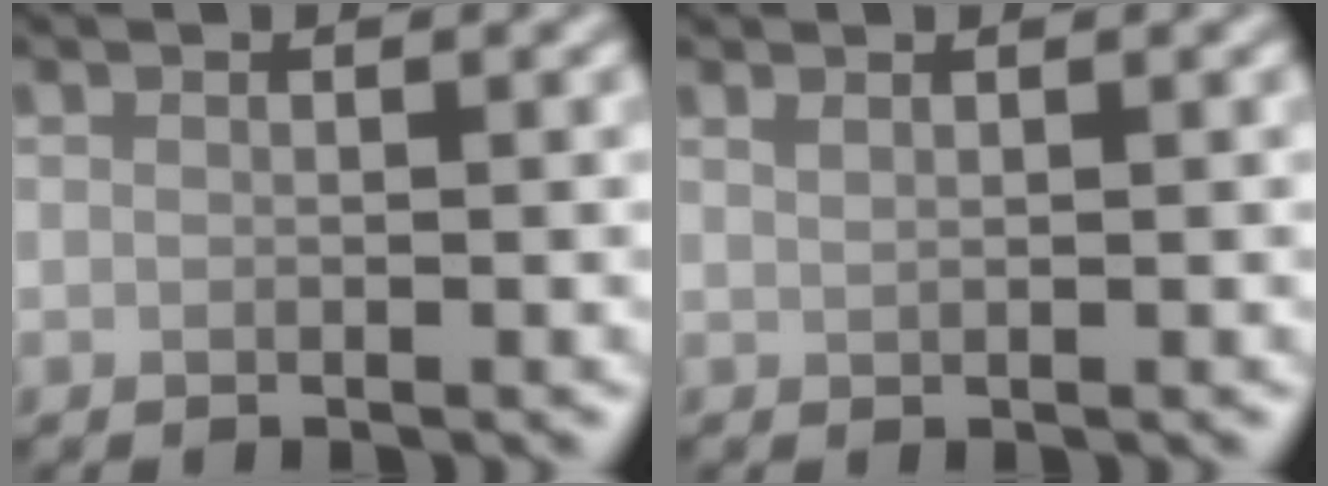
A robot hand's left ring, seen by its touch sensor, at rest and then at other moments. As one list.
[{"total": 0.7, "force": [0.5, 0.2, 0.3], "torque": [-0.005, 0.000, 0.011]}]